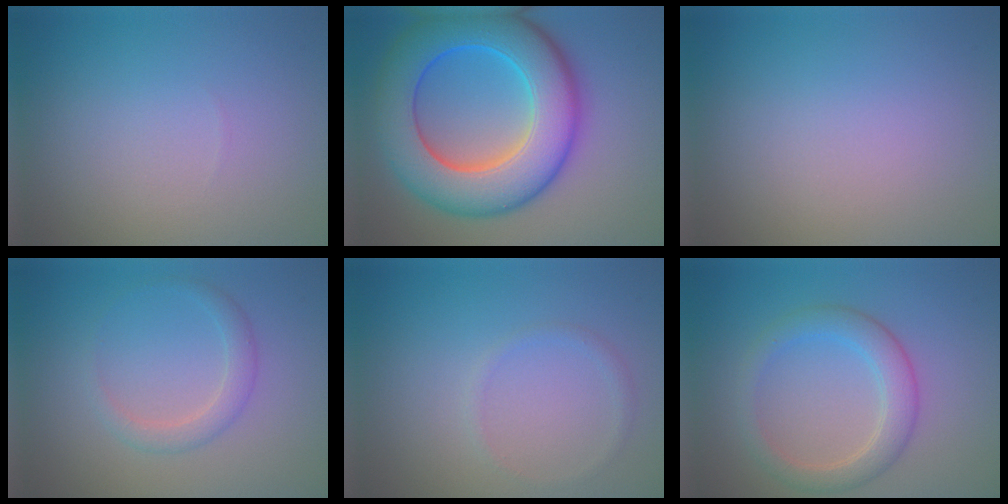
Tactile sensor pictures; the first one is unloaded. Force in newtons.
{"total": 11.8, "press": 11.8, "slide": 0.2}
{"total": 0.0}
{"total": 1.8, "press": 1.8, "slide": 0.1}
{"total": 0.9, "press": 0.9, "slide": 0.1}
{"total": 3.7, "press": 3.7, "slide": 0.3}